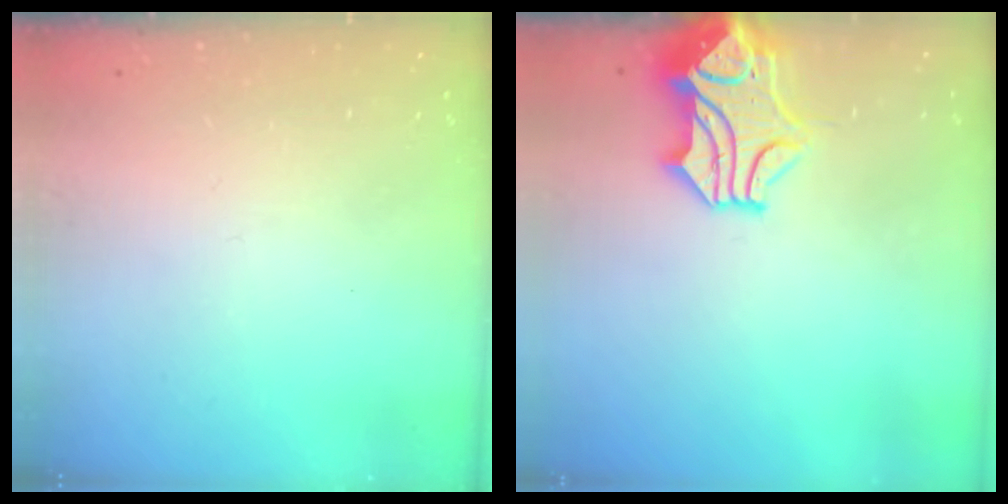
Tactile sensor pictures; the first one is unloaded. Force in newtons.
{"total": 1.0, "press": 0.3, "slide": 1.0}